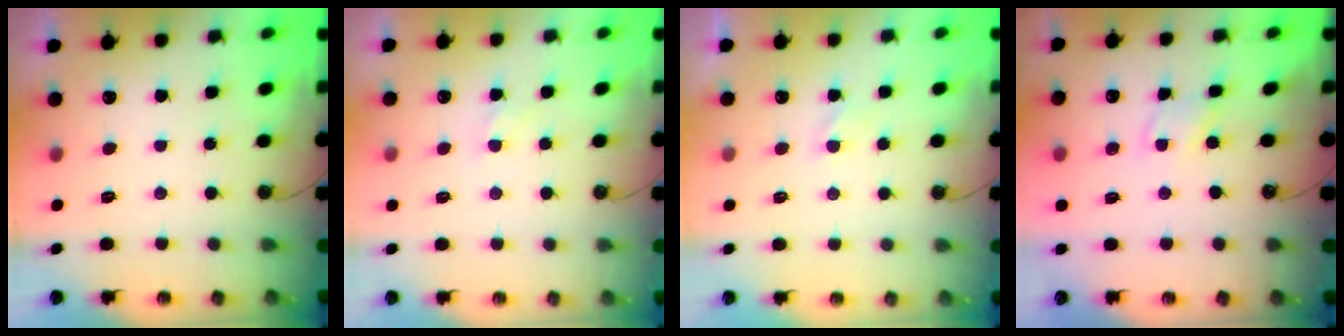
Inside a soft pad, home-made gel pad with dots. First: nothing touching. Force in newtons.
{"total": 5.3, "press": 5.3, "slide": 0.5}
{"total": 1.4, "press": 1.4, "slide": 0.3}
{"total": 2.8, "press": 2.8, "slide": 0.3}